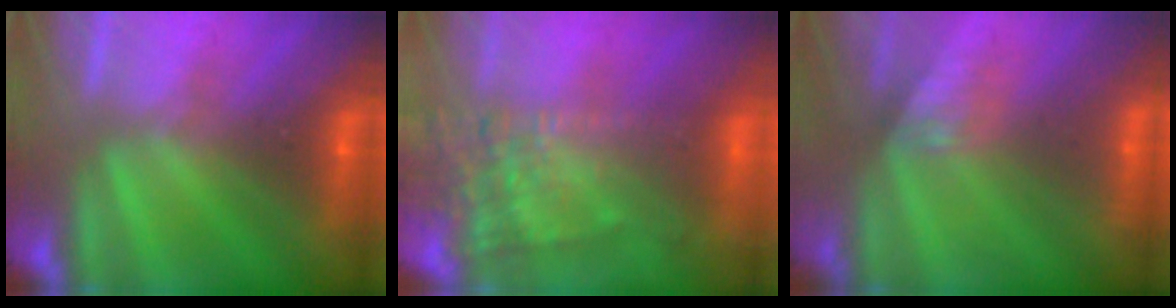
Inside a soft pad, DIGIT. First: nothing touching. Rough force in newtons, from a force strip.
{"total": 6.1}
{"total": 3.1}